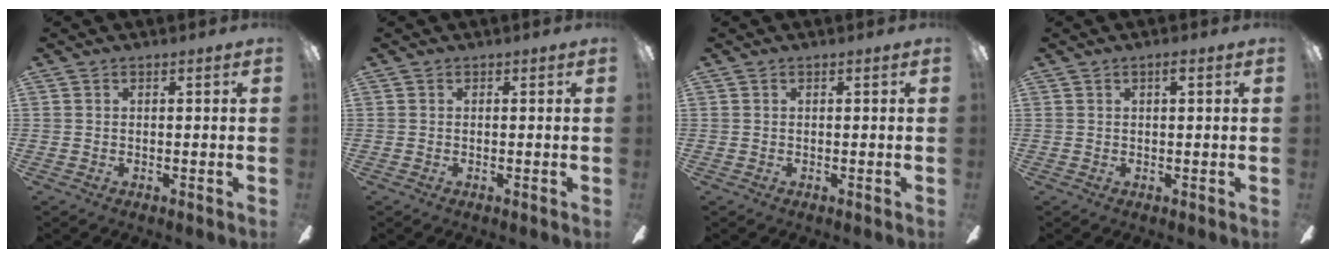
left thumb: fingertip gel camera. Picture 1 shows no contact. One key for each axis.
{"total": 0.0}
{"total": 0.0}
{"total": 1.4, "fx": 0.9, "fy": 0.3, "fz": 1.1, "tx": -0.016, "ty": 0.000, "tz": 0.012}